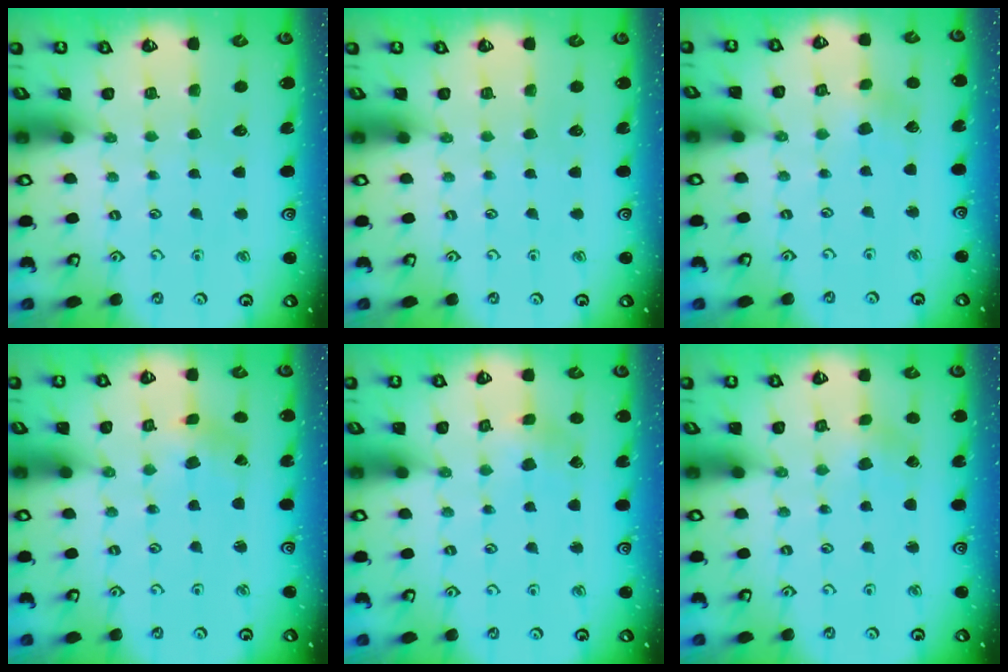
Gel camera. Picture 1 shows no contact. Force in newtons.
{"total": 0.0}
{"total": 2.7, "press": 2.6, "slide": 0.5}
{"total": 1.1, "press": 1.1, "slide": 0.2}
{"total": 1.9, "press": 1.9, "slide": 0.2}
{"total": 0.6, "press": 0.6, "slide": 0.2}